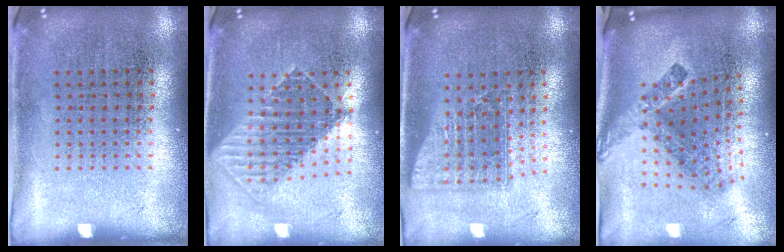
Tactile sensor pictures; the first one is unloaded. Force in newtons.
{"total": 1.7, "press": 1.4, "slide": 0.9}
{"total": 1.5, "press": 1.2, "slide": 1.0}
{"total": 2.4, "press": 1.5, "slide": 1.9}